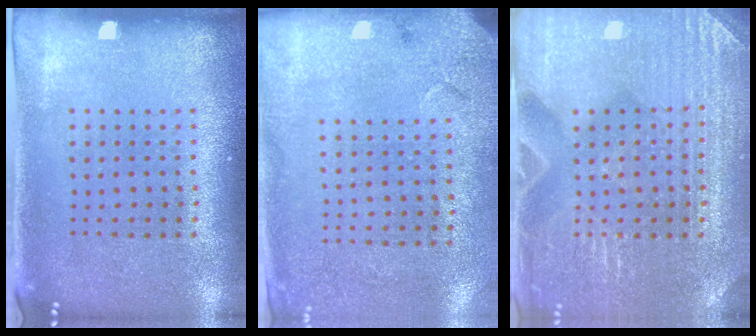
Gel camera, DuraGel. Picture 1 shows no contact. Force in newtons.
{"total": 2.7, "press": 2.2, "slide": 1.6}
{"total": 3.8, "press": 3.7, "slide": 0.8}